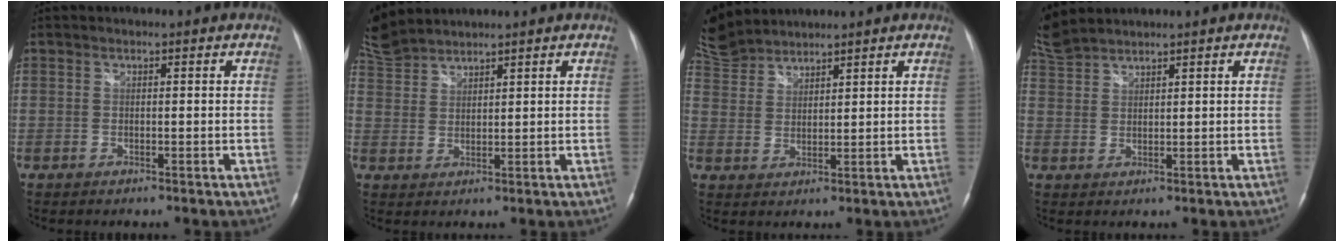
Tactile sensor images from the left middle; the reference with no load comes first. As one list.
[{"total": 7.3, "force": [7.1, 1.4, 1.2], "torque": [-0.043, 0.017, 0.151]}, {"total": 8.3, "force": [8.0, 2.1, 1.2], "torque": [-0.039, 0.017, 0.167]}, {"total": 6.0, "force": [5.8, 0.8, 1.2], "torque": [-0.042, 0.018, 0.124]}]